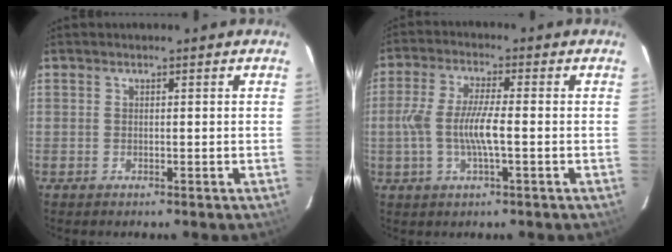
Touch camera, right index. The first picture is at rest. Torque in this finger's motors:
{"motor_torque": [0.64, -0.42, 0.54, 0.18]}